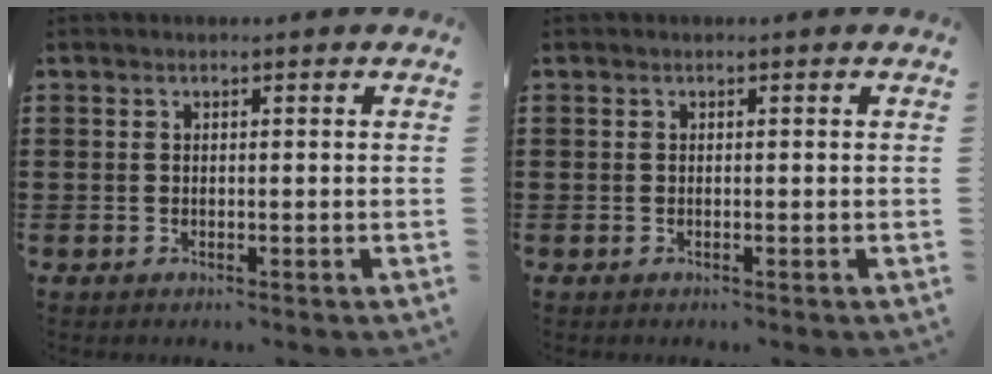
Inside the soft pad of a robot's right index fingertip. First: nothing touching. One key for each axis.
{"total": 0.0}